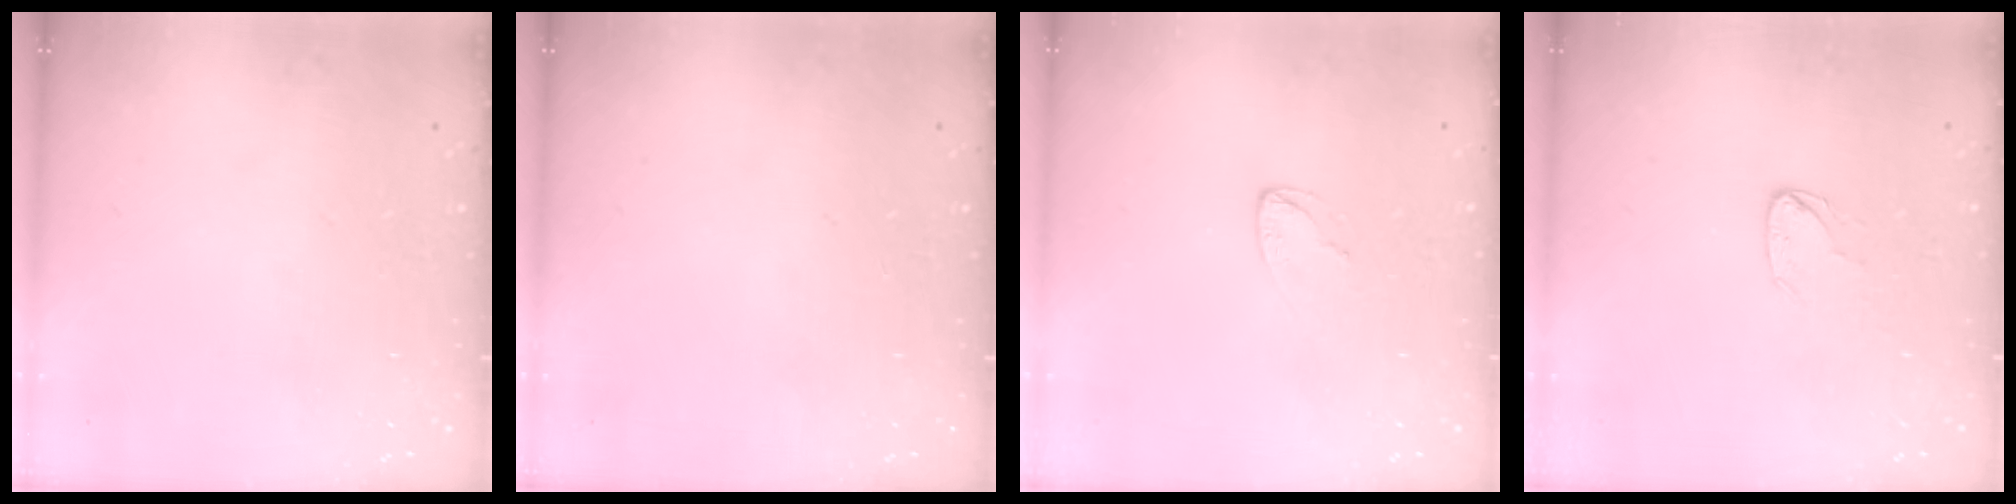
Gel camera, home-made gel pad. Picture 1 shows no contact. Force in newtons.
{"total": 0.0}
{"total": 3.6, "press": 3.6, "slide": 0.3}
{"total": 4.4, "press": 4.4, "slide": 0.3}